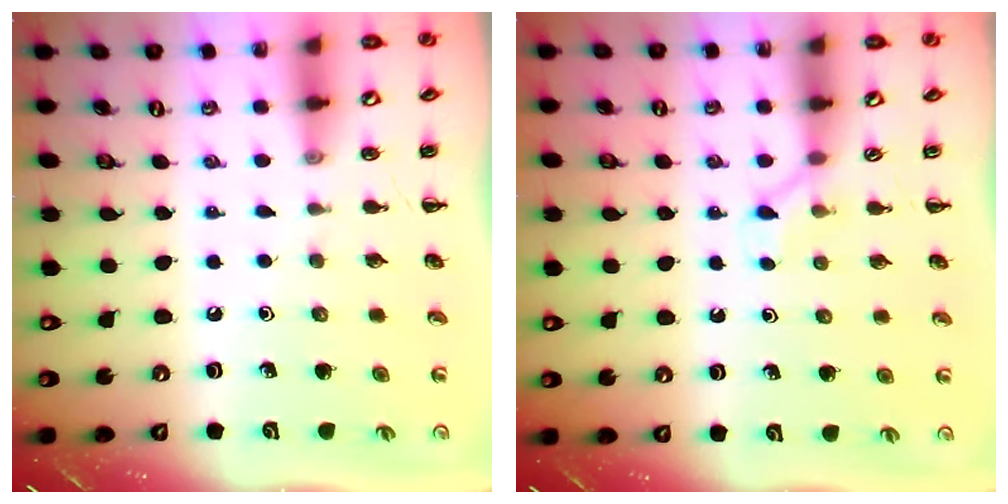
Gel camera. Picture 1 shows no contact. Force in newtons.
{"total": 2.6, "press": 2.5, "slide": 0.9}